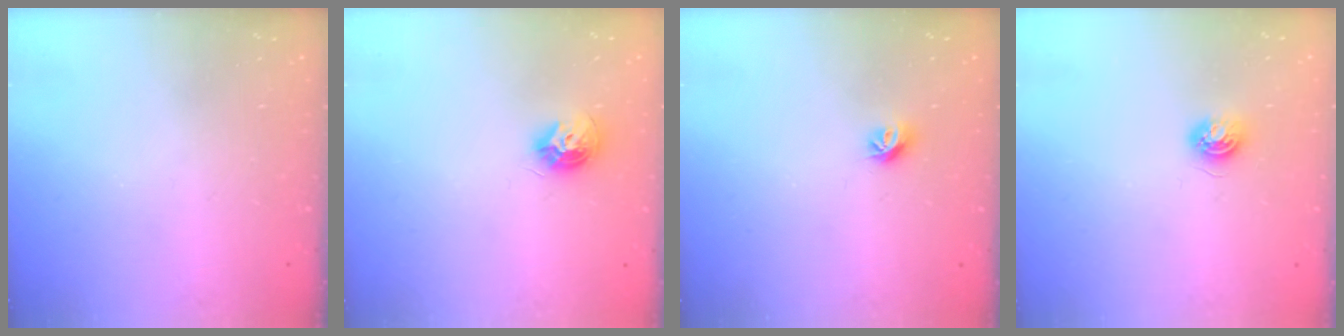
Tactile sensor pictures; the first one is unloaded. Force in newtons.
{"total": 8.9, "press": 8.9, "slide": 0.5}
{"total": 6.5, "press": 6.5, "slide": 0.7}
{"total": 4.5, "press": 4.5, "slide": 0.6}